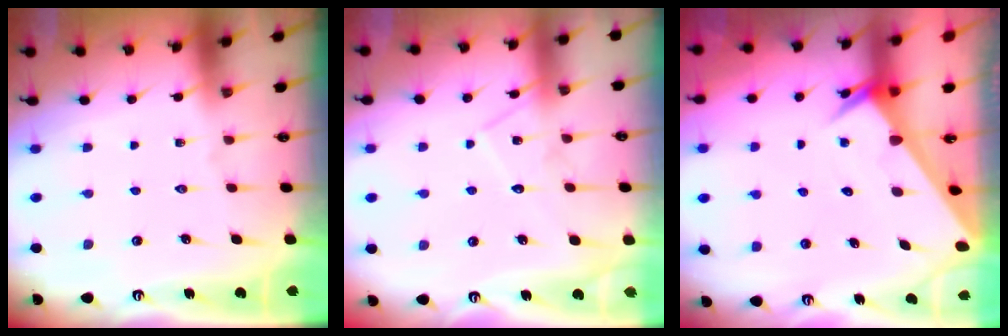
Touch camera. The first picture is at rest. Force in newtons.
{"total": 9.3, "press": 9.3, "slide": 0.7}
{"total": 2.9, "press": 2.9, "slide": 0.1}